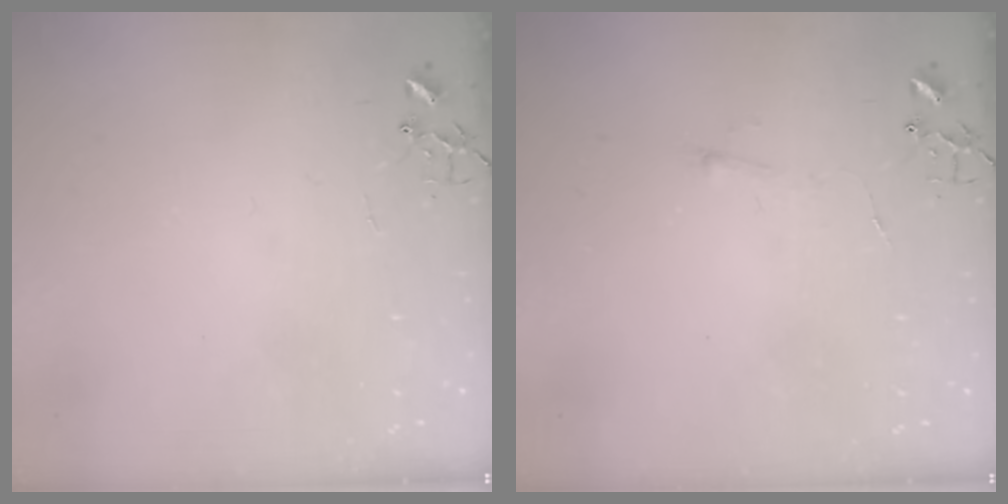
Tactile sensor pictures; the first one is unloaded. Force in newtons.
{"total": 4.1, "press": 4.0, "slide": 0.6}